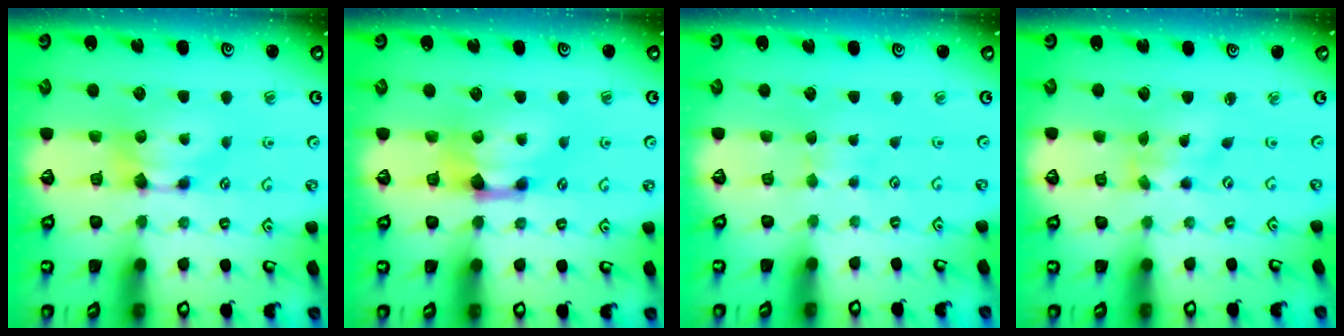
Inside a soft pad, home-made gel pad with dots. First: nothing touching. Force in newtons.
{"total": 1.5, "press": 0.5, "slide": 1.4}
{"total": 2.9, "press": 2.9, "slide": 0.4}
{"total": 2.3, "press": 2.1, "slide": 0.9}